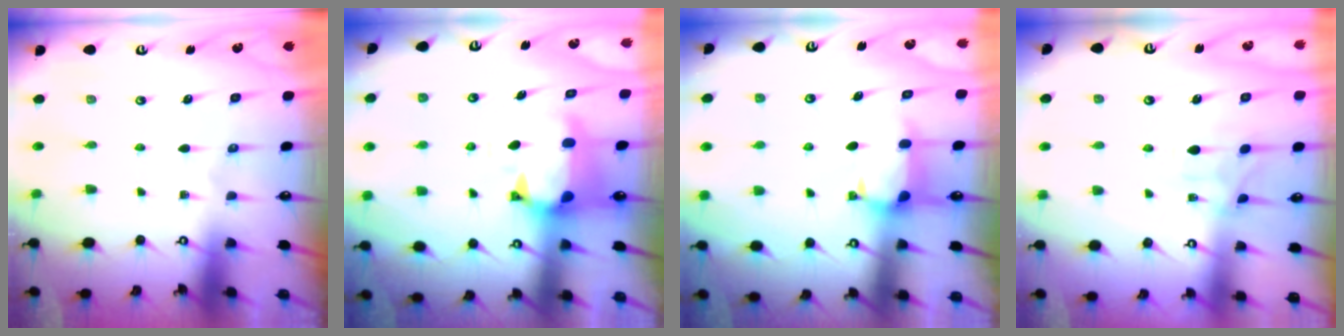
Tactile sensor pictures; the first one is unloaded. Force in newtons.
{"total": 1.2, "press": 0.1, "slide": 1.2}
{"total": 2.2, "press": 2.2, "slide": 0.5}
{"total": 1.6, "press": 1.3, "slide": 0.9}